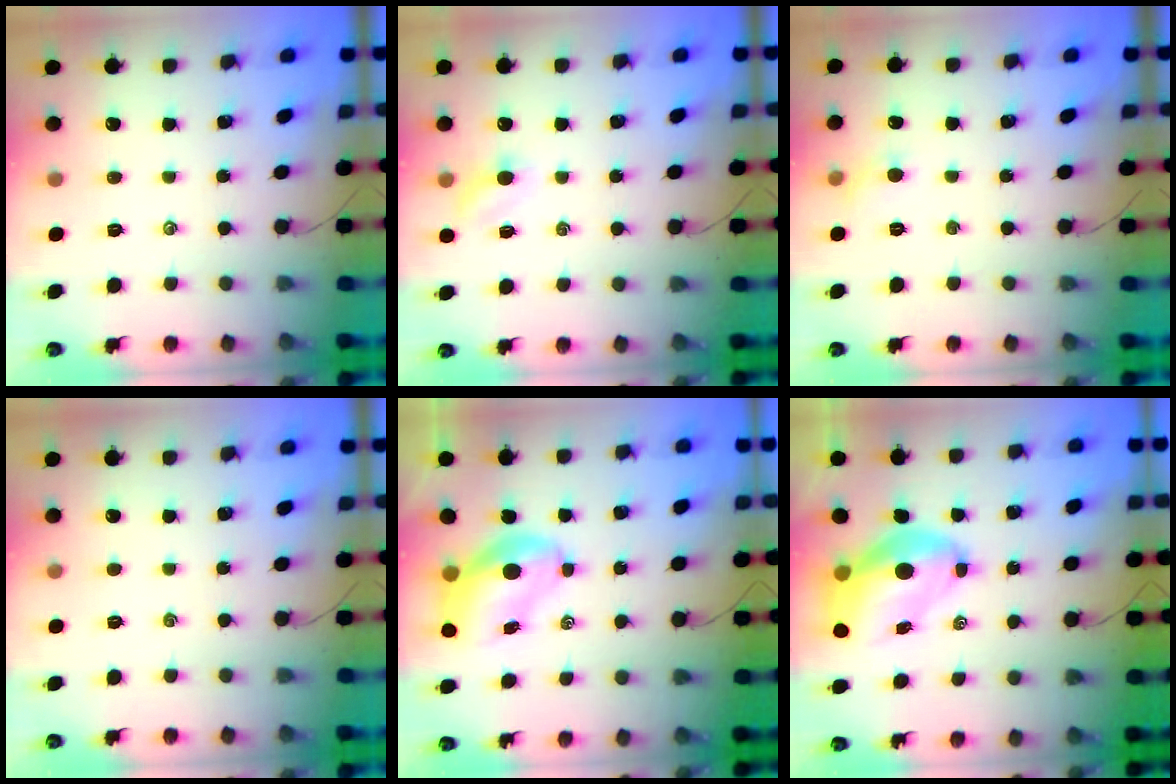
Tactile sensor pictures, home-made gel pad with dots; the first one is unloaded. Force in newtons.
{"total": 3.9, "press": 3.8, "slide": 1.2}
{"total": 4.1, "press": 3.8, "slide": 1.4}
{"total": 0.0}
{"total": 7.7, "press": 7.4, "slide": 2.1}
{"total": 10.8, "press": 10.4, "slide": 3.2}